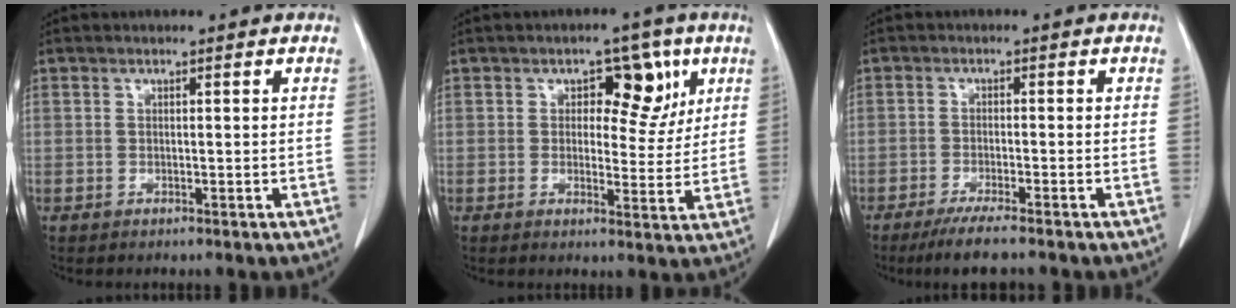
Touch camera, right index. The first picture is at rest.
{"total": 6.6, "force": [2.7, 3.9, 4.6], "torque": [-0.045, 0.010, 0.035]}
{"total": 5.9, "force": [-4.7, 0.2, 3.5], "torque": [-0.057, -0.014, -0.075]}